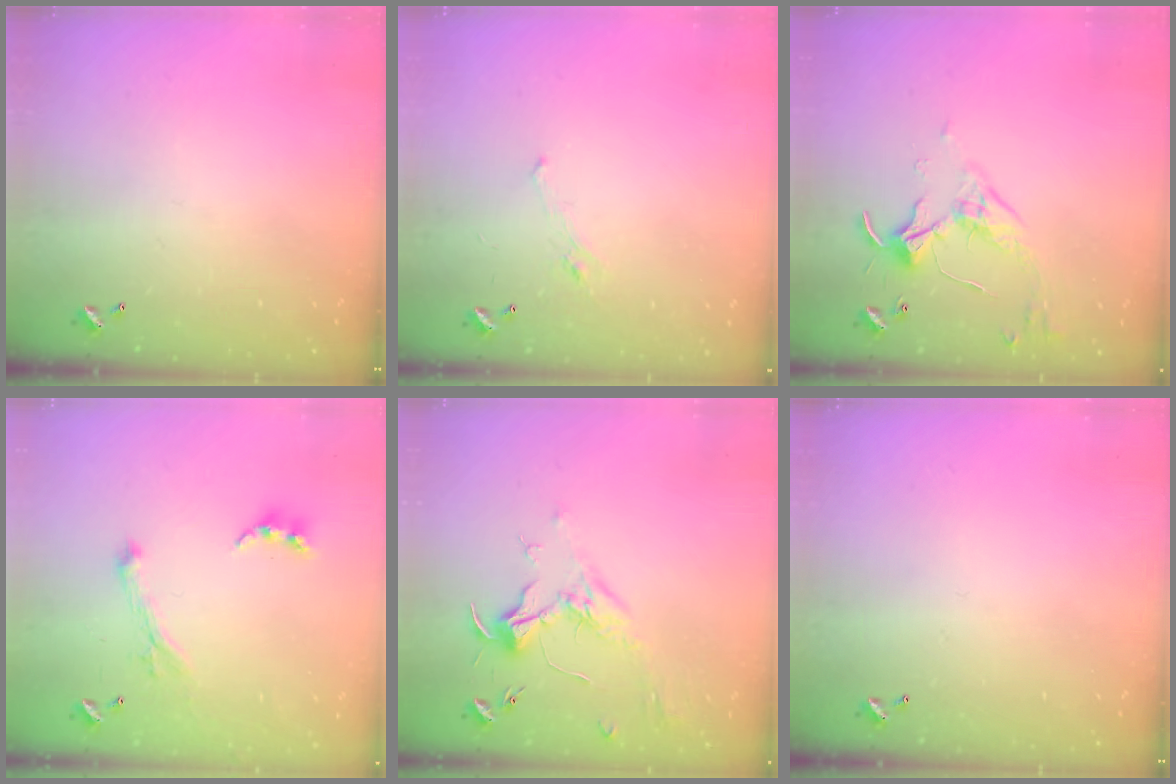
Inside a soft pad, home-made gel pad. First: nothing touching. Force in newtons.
{"total": 1.2, "press": 0.8, "slide": 0.9}
{"total": 3.3, "press": 3.3, "slide": 0.6}
{"total": 1.1, "press": 0.6, "slide": 0.9}
{"total": 1.8, "press": 1.7, "slide": 0.6}
{"total": 0.0}